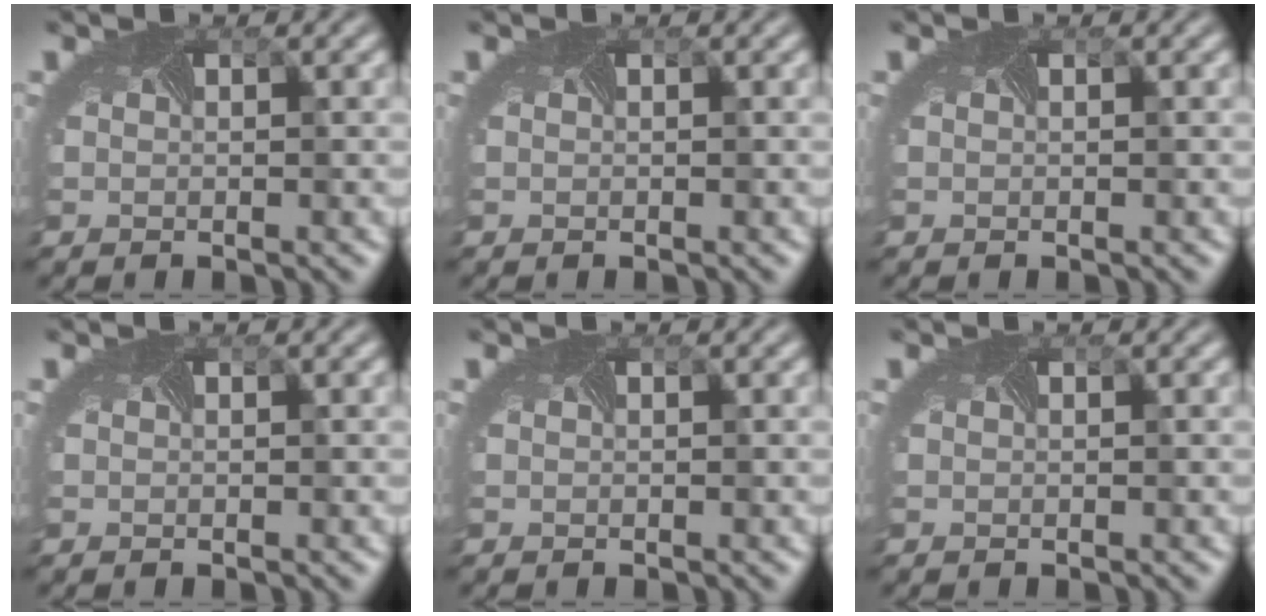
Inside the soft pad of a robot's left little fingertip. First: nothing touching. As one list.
[{"total": 0.0}, {"total": 0.0}, {"total": 0.0}, {"total": 0.0}, {"total": 0.0}]